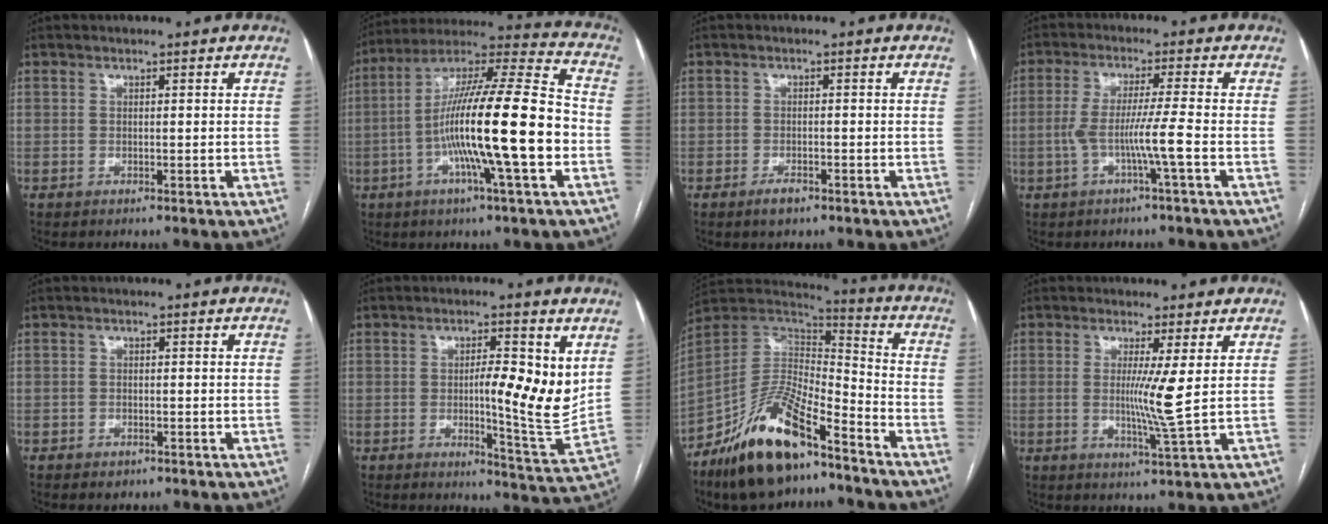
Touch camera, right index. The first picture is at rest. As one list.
[{"total": 20.3, "force": [-4.2, 0.7, 19.9], "torque": [-0.343, 0.003, -0.078]}, {"total": 2.1, "force": [-1.4, 0.9, 1.3], "torque": [-0.023, 0.001, -0.021]}, {"total": 6.0, "force": [-1.8, -1.2, 5.7], "torque": [-0.112, 0.005, -0.034]}, {"total": 1.4, "force": [-0.8, 1.1, 0.5], "torque": [-0.010, 0.003, -0.004]}, {"total": 9.8, "force": [1.7, 1.5, 9.5], "torque": [-0.132, -0.010, 0.025]}, {"total": 18.5, "force": [-12.6, 5.5, 12.3], "torque": [-0.251, 0.004, -0.228]}, {"total": 5.5, "force": [0.6, -1.4, 5.3], "torque": [-0.099, -0.019, 0.013]}]